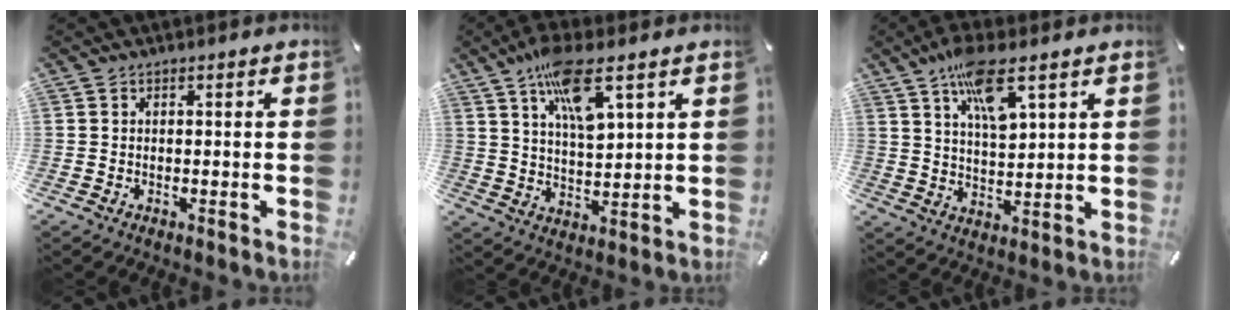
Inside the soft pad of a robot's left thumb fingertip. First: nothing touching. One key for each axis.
{"total": 12.2, "fx": 7.2, "fy": 4.1, "fz": 8.9, "tx": -0.161, "ty": -0.023, "tz": 0.127}
{"total": 11.4, "fx": 6.9, "fy": 3.9, "fz": 8.2, "tx": -0.140, "ty": -0.024, "tz": 0.119}